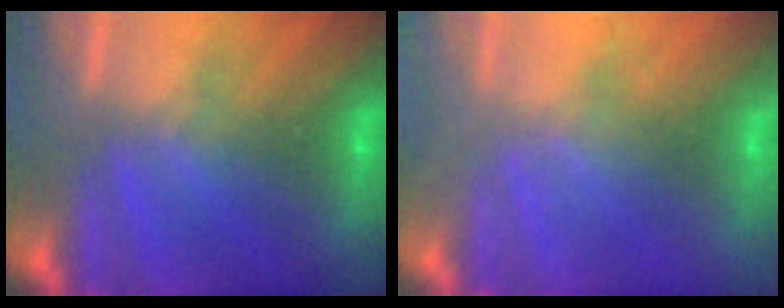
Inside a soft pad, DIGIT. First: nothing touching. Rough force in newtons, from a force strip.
{"total": 2.3}